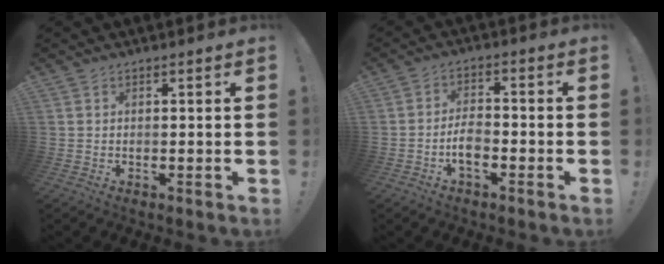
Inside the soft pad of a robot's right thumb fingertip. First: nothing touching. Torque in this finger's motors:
{"motor_torque": [0.81, 0.88, 0.69, -0.73, 0.25]}